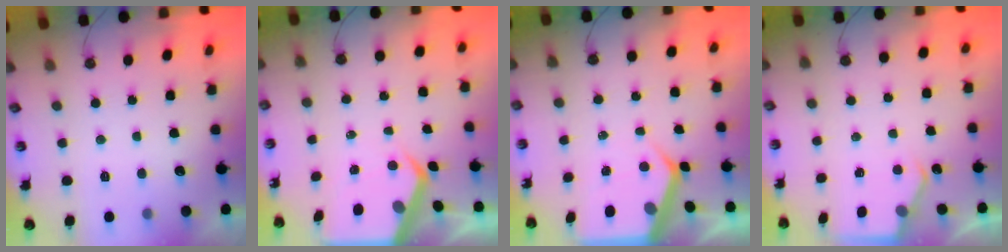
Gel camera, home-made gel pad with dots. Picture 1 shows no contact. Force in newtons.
{"total": 6.0, "press": 6.0, "slide": 0.7}
{"total": 6.7, "press": 6.6, "slide": 0.6}
{"total": 2.8, "press": 2.8, "slide": 0.4}